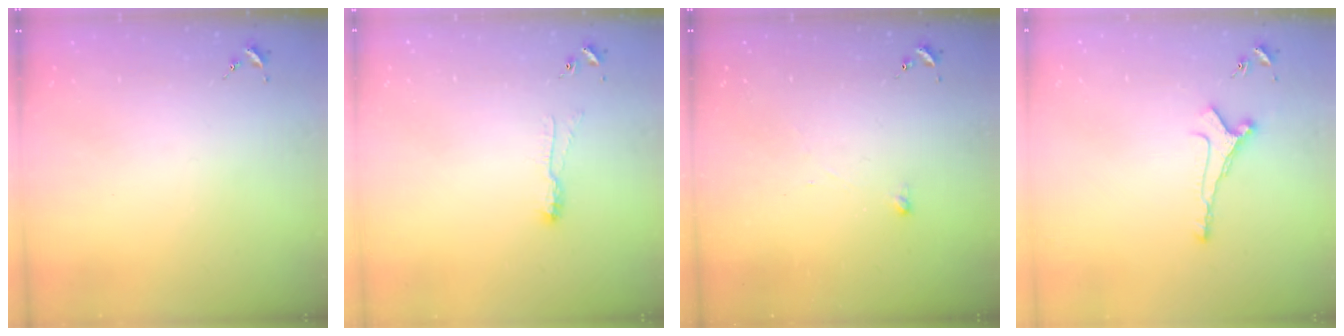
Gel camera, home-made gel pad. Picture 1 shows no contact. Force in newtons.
{"total": 7.1, "press": 7.1, "slide": 0.8}
{"total": 3.1, "press": 3.1, "slide": 0.3}
{"total": 5.9, "press": 5.8, "slide": 0.7}